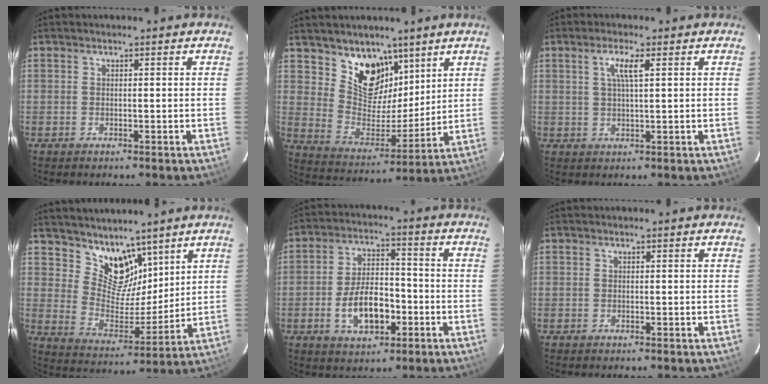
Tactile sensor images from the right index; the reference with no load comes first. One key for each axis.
{"total": 12.2, "fx": 8.0, "fy": 7.8, "fz": 4.8, "tx": -0.086, "ty": -0.012, "tz": 0.154}
{"total": 3.6, "fx": 1.4, "fy": 0.3, "fz": 3.3, "tx": -0.064, "ty": 0.003, "tz": 0.025}
{"total": 10.6, "fx": 7.9, "fy": 6.0, "fz": 3.7, "tx": -0.060, "ty": -0.003, "tz": 0.154}
{"total": 10.2, "fx": -3.5, "fy": 5.2, "fz": 8.0, "tx": -0.157, "ty": 0.015, "tz": -0.049}
{"total": 0.0}